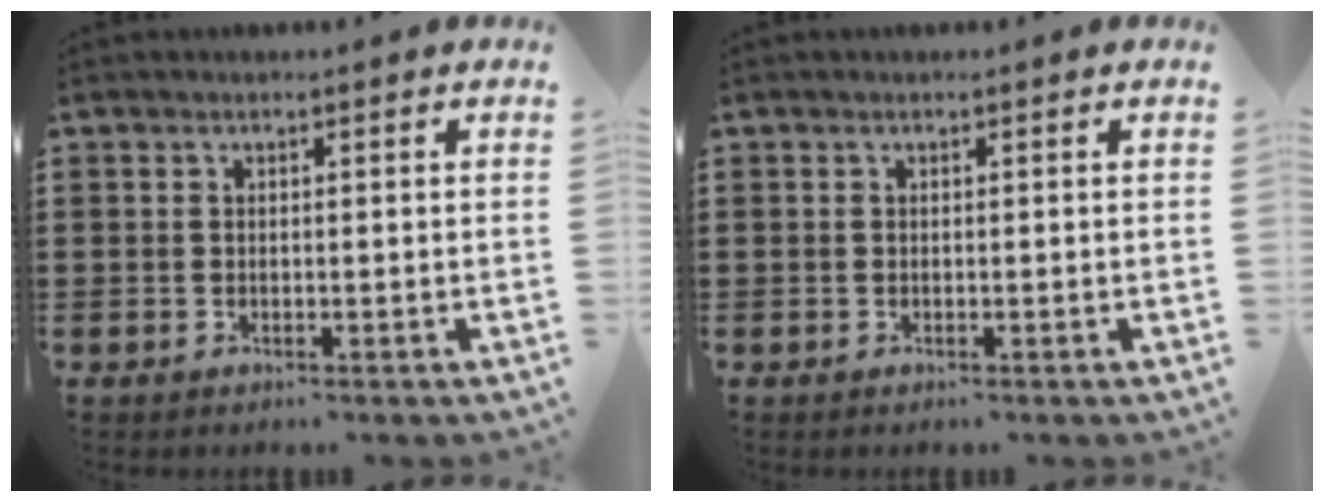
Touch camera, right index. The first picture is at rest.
{"total": 0.0}